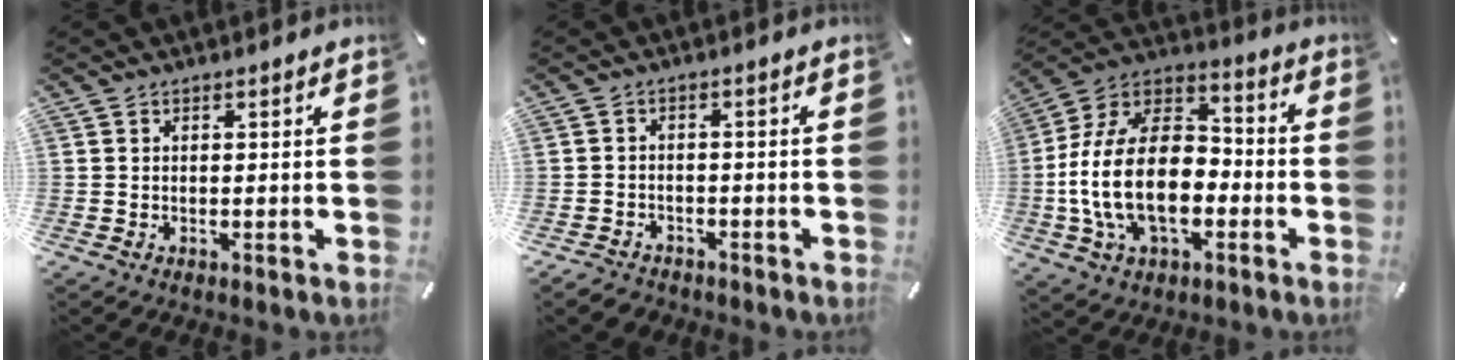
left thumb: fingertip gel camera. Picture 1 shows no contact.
{"total": 2.7, "force": [-2.2, 1.6, 0.5], "torque": [-0.014, 0.012, -0.048]}
{"total": 21.8, "force": [-5.1, 13.8, 16.0], "torque": [-0.335, 0.022, -0.086]}